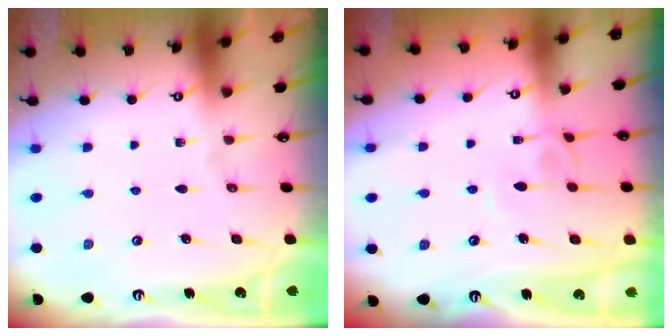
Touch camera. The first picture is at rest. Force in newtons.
{"total": 2.4, "press": 2.4, "slide": 0.4}